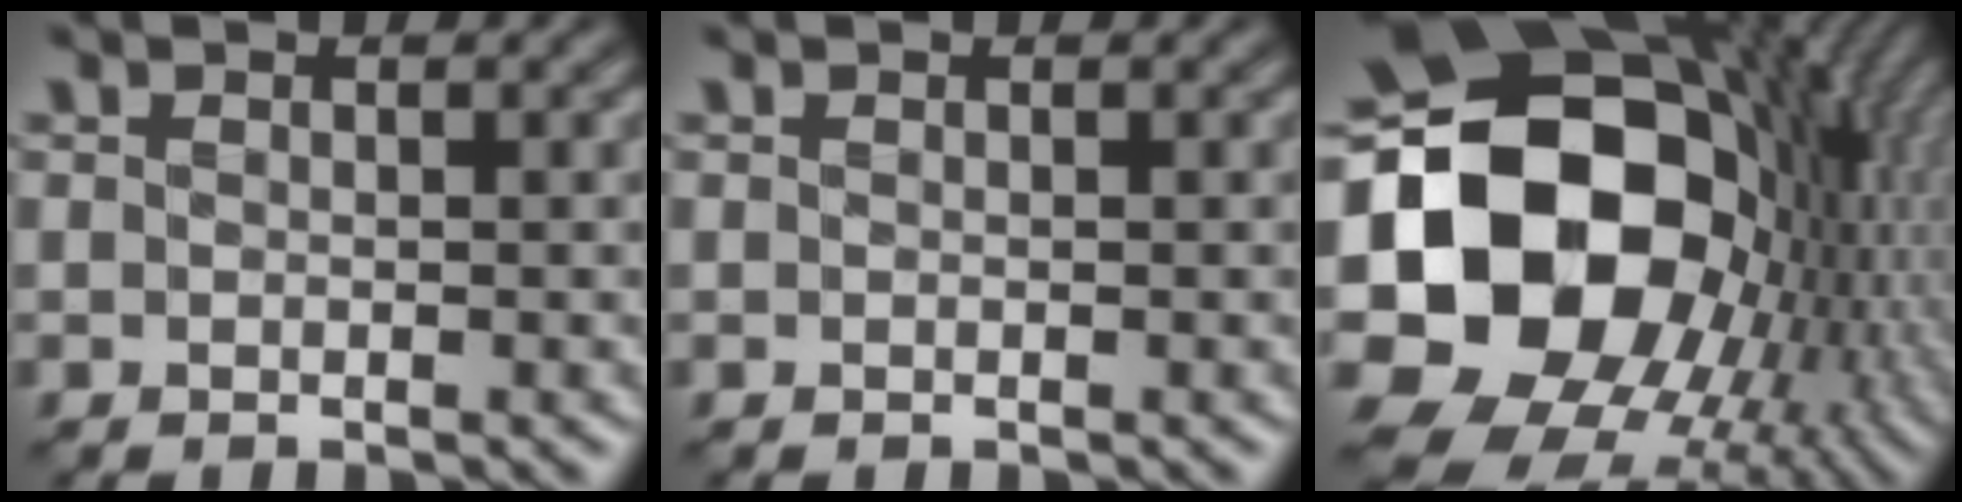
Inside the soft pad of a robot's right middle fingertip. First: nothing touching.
{"total": 0.0}
{"total": 21.6, "force": [-0.1, 16.8, 13.6], "torque": [-0.299, -0.019, 0.021]}